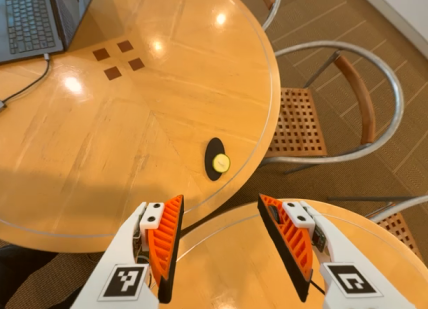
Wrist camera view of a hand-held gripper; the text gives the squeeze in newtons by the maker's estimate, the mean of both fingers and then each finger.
{"total": 0.0}